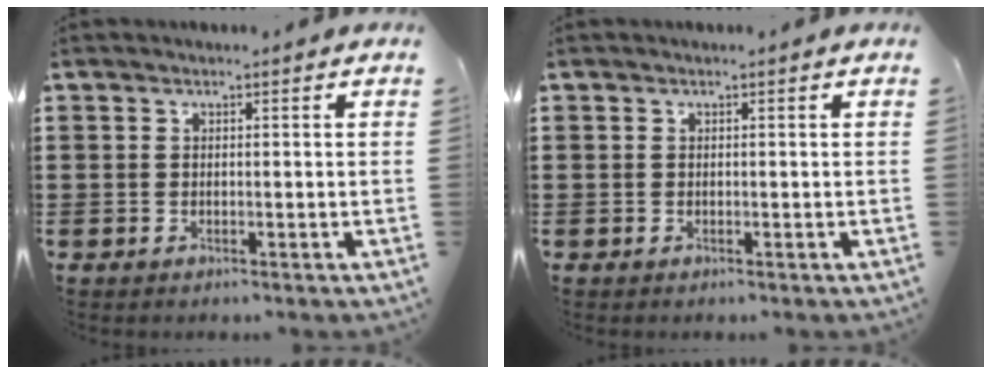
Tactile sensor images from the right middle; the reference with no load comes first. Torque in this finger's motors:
{"motor_torque": [0.00, 0.00, 0.00, 0.00]}